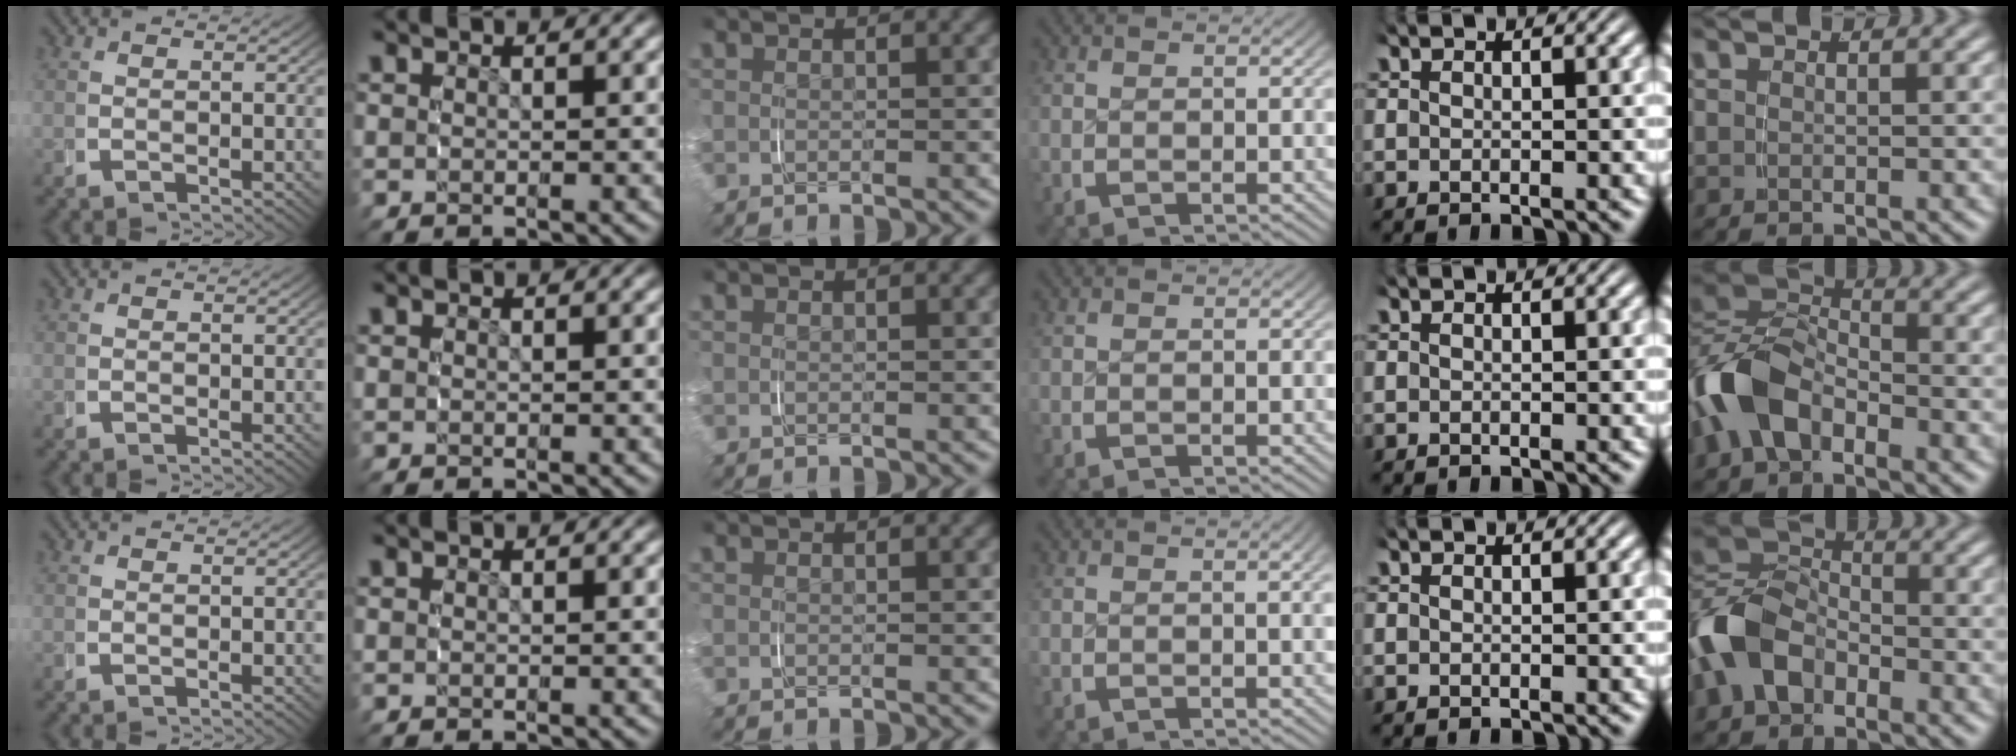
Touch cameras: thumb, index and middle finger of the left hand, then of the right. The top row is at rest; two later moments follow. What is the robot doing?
{"motion": "grasp_and_lifting", "object": "keyboard"}